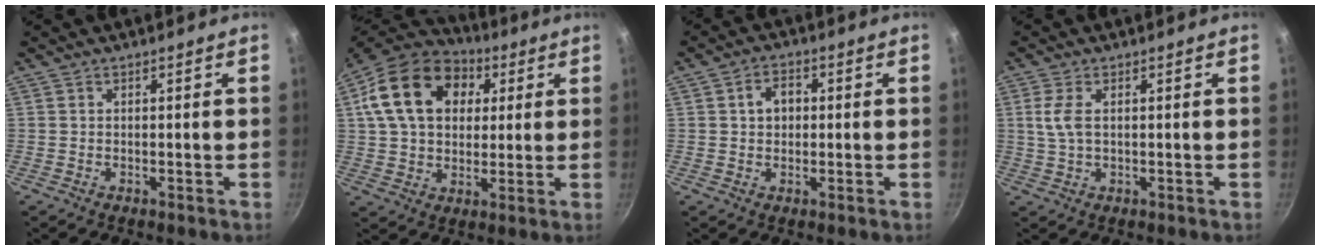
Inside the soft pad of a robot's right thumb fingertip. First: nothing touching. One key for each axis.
{"total": 20.2, "fx": 5.9, "fy": 14.5, "fz": 12.8, "tx": -0.206, "ty": 0.014, "tz": 0.092}
{"total": 4.3, "fx": 0.6, "fy": 3.4, "fz": 2.7, "tx": -0.023, "ty": 0.010, "tz": 0.006}
{"total": 4.3, "fx": 0.9, "fy": 2.2, "fz": 3.6, "tx": -0.080, "ty": 0.003, "tz": 0.019}